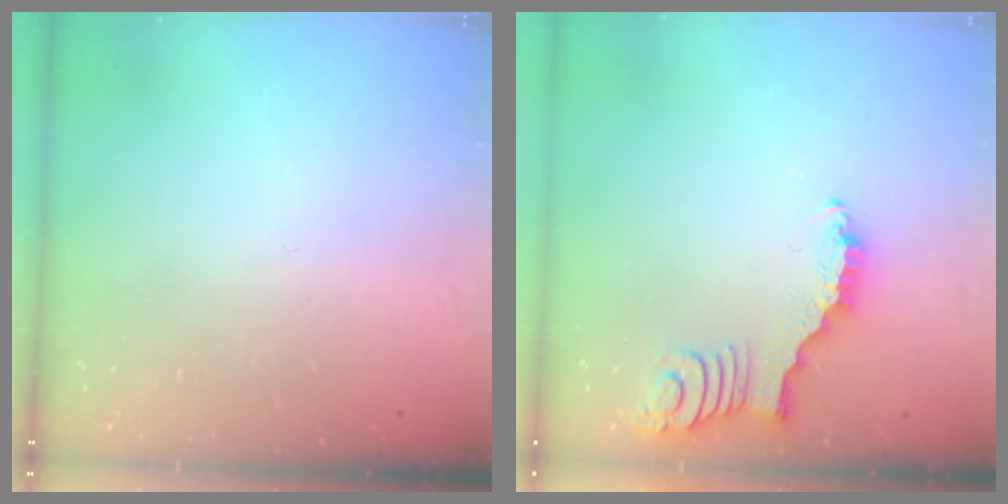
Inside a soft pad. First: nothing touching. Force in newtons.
{"total": 2.9, "press": 2.8, "slide": 0.4}